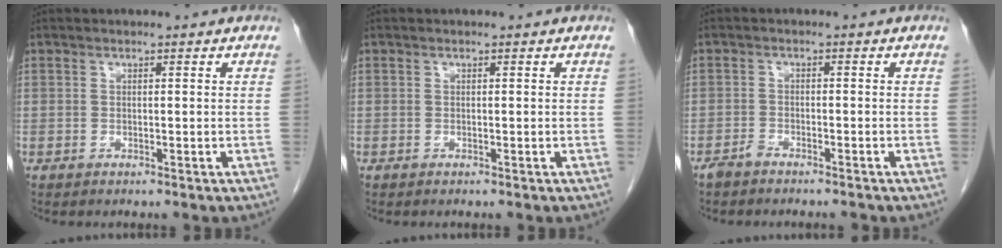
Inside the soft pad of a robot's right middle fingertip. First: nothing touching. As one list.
[{"total": 0.0}, {"total": 2.5, "force": [-2.3, 0.4, 0.7], "torque": [-0.013, -0.003, -0.039]}]